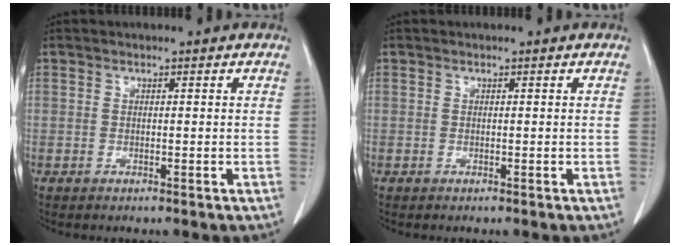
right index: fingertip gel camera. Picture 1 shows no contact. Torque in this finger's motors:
{"motor_torque": [0.08, -0.10, -0.01, 0.01]}